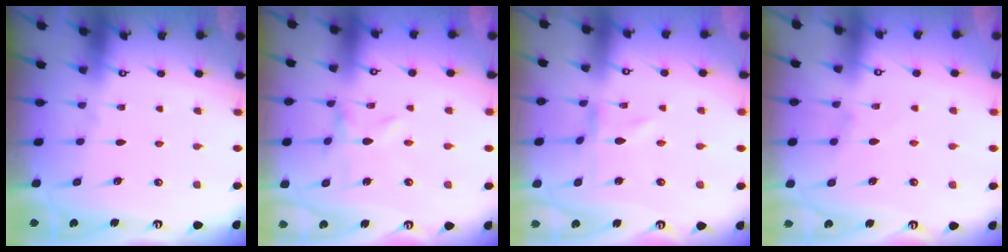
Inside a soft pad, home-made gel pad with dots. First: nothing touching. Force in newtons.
{"total": 0.0}
{"total": 0.0}
{"total": 0.8, "press": 0.8, "slide": 0.3}